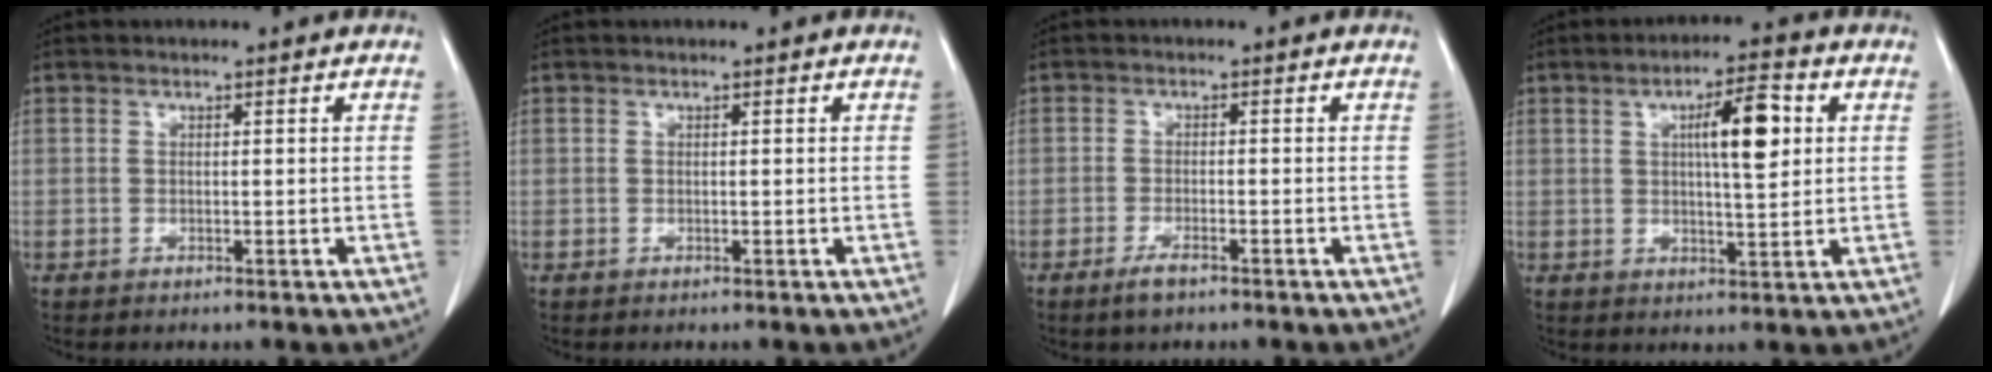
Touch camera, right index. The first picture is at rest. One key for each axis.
{"total": 0.0}
{"total": 2.6, "fx": -1.9, "fy": 0.5, "fz": 1.7, "tx": -0.038, "ty": -0.003, "tz": -0.034}
{"total": 8.1, "fx": 2.1, "fy": 1.5, "fz": 7.7, "tx": -0.122, "ty": 0.009, "tz": 0.035}